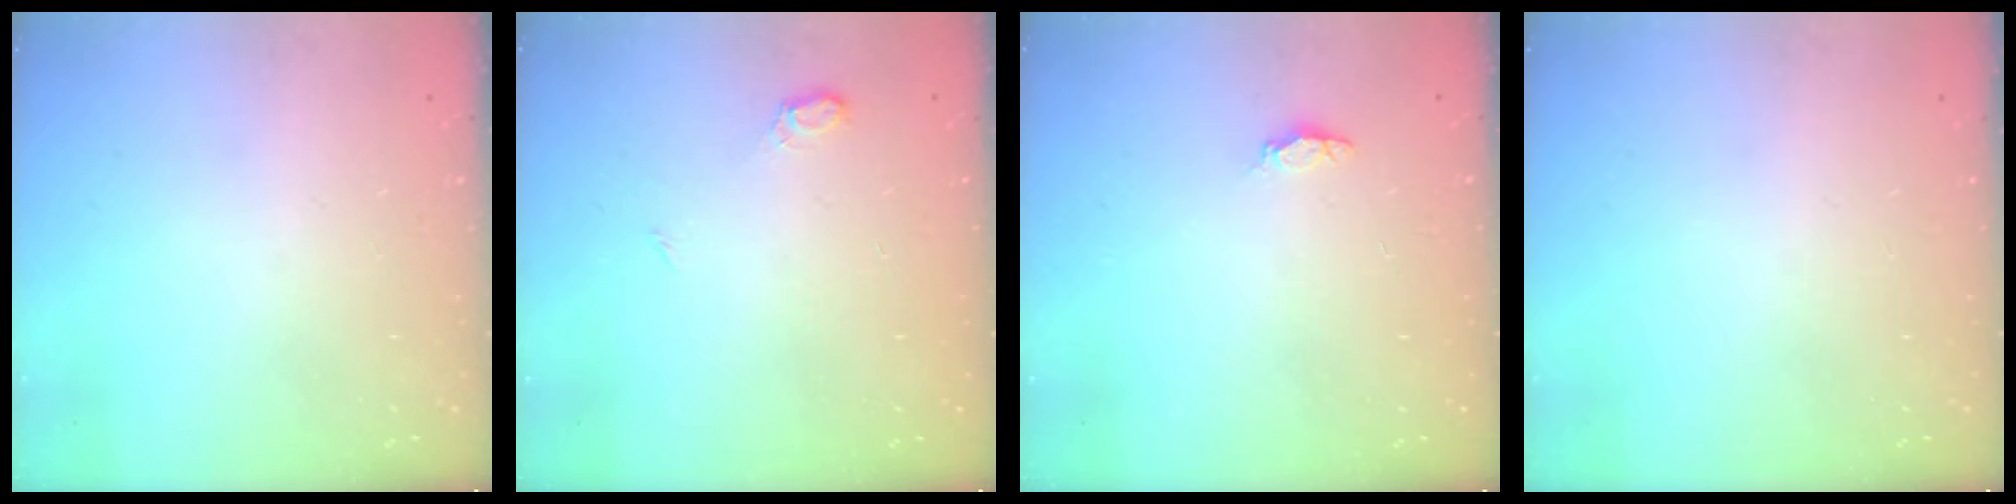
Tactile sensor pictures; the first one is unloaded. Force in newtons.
{"total": 5.5, "press": 5.5, "slide": 0.7}
{"total": 1.2, "press": 1.1, "slide": 0.4}
{"total": 0.0}